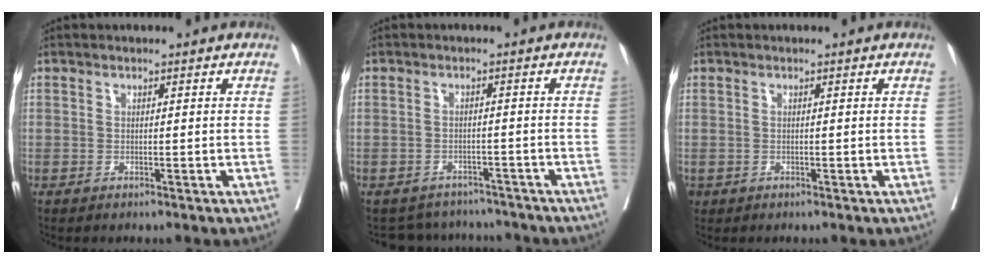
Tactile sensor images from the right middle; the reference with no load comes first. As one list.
[{"total": 7.5, "force": [-7.0, 2.5, -0.1], "torque": [0.002, 0.017, -0.086]}, {"total": 0.9, "force": [-0.4, 0.8, 0.2], "torque": [-0.012, 0.001, -0.002]}]